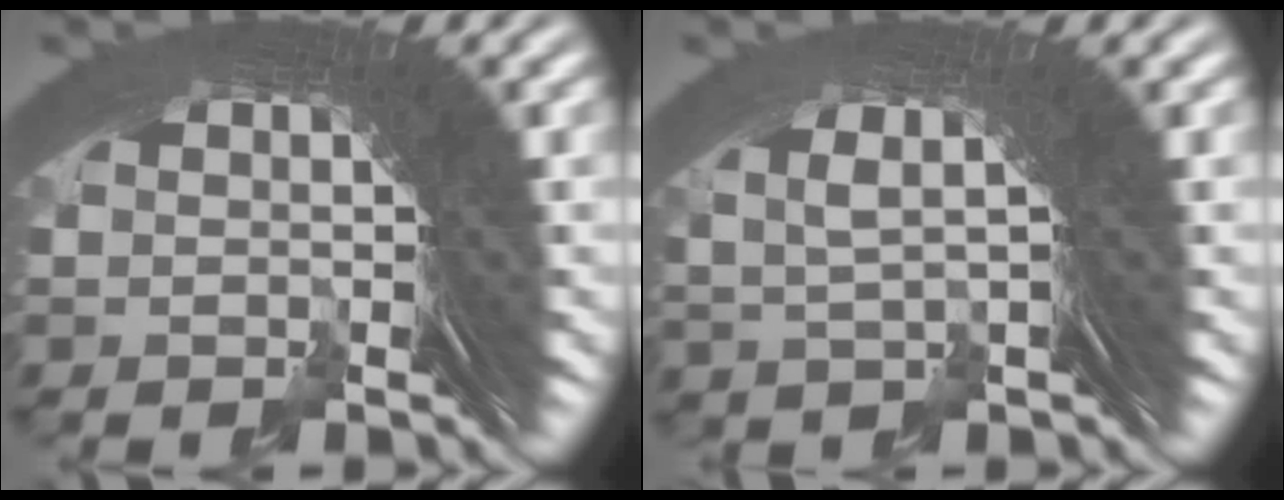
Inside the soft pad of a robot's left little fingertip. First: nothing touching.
{"total": 5.1, "force": [2.4, 1.4, 4.2], "torque": [-0.069, 0.019, 0.032]}